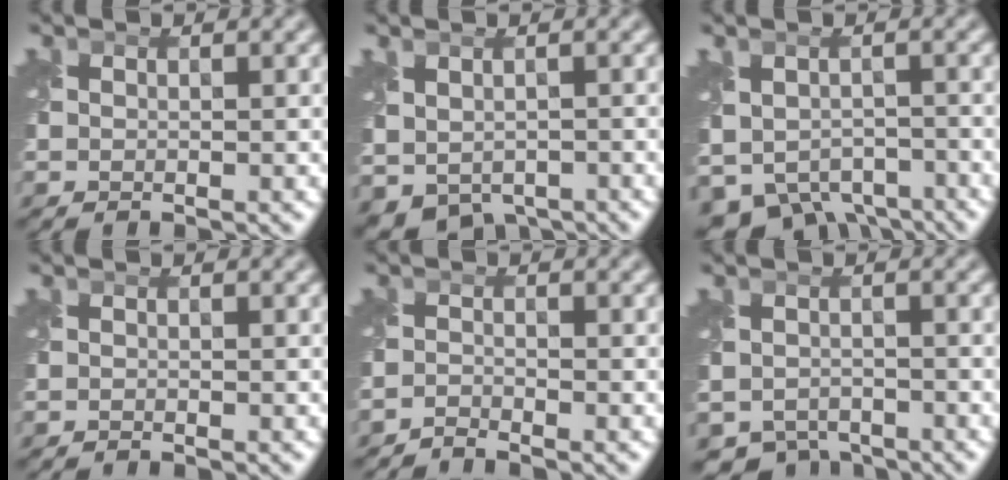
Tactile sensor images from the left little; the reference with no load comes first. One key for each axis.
{"total": 3.9, "fx": -1.3, "fy": 2.9, "fz": 2.3, "tx": -0.045, "ty": -0.011, "tz": -0.006}
{"total": 6.2, "fx": -3.7, "fy": 4.3, "fz": 2.5, "tx": -0.045, "ty": -0.019, "tz": -0.045}
{"total": 0.0}
{"total": 1.1, "fx": -1.1, "fy": 0.0, "fz": 0.0, "tx": 0.000, "ty": 0.004, "tz": -0.027}
{"total": 2.9, "fx": -2.3, "fy": 1.8, "fz": 0.3, "tx": 0.002, "ty": -0.006, "tz": -0.038}